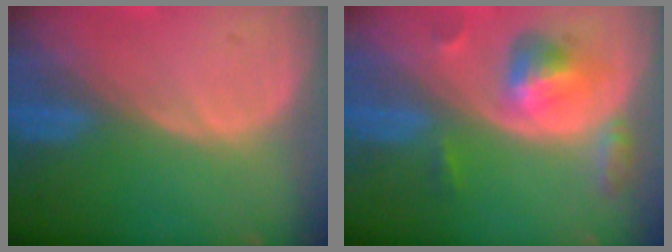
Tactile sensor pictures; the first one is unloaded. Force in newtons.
{"total": 6.0, "press": 5.3, "slide": 2.7}